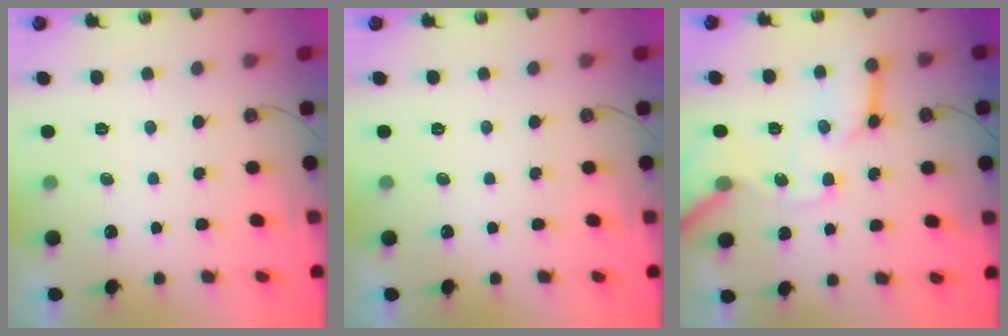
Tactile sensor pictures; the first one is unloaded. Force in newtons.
{"total": 0.0}
{"total": 15.2, "press": 15.0, "slide": 2.1}